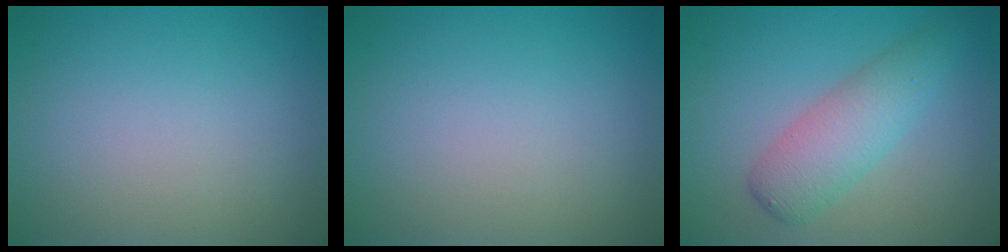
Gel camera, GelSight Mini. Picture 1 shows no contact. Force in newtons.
{"total": 0.0}
{"total": 4.1, "press": 4.1, "slide": 0.0}